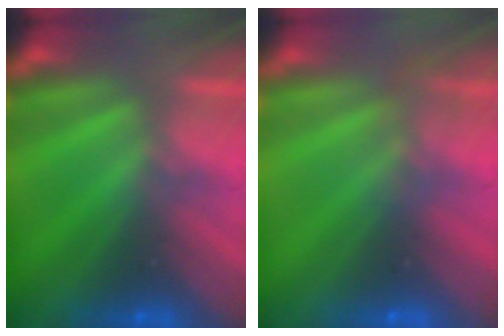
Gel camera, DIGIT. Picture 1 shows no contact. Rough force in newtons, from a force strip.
{"total": 2.2}